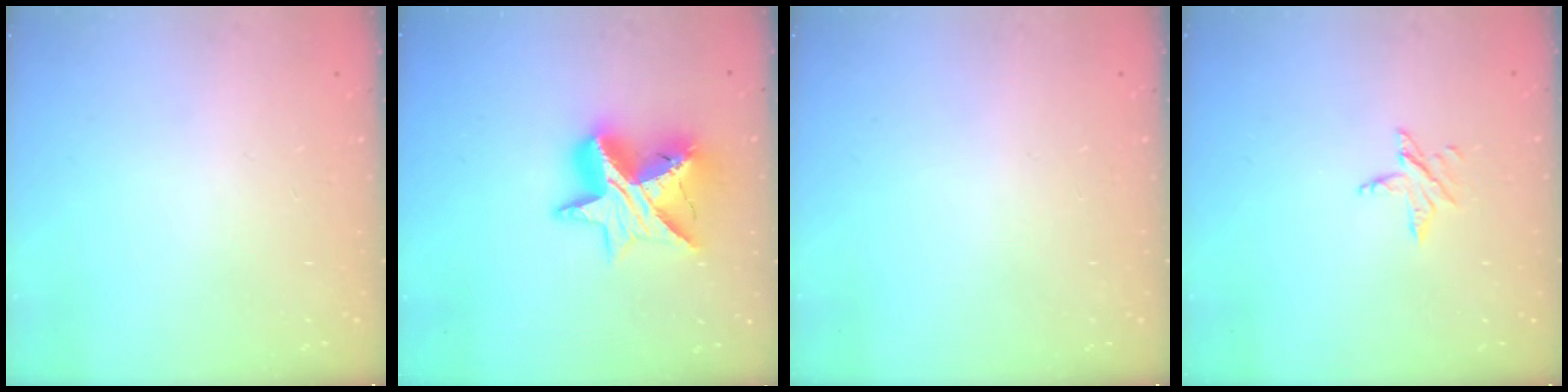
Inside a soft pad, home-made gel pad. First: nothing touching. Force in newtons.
{"total": 14.6, "press": 14.5, "slide": 1.0}
{"total": 0.0}
{"total": 3.4, "press": 3.3, "slide": 0.3}